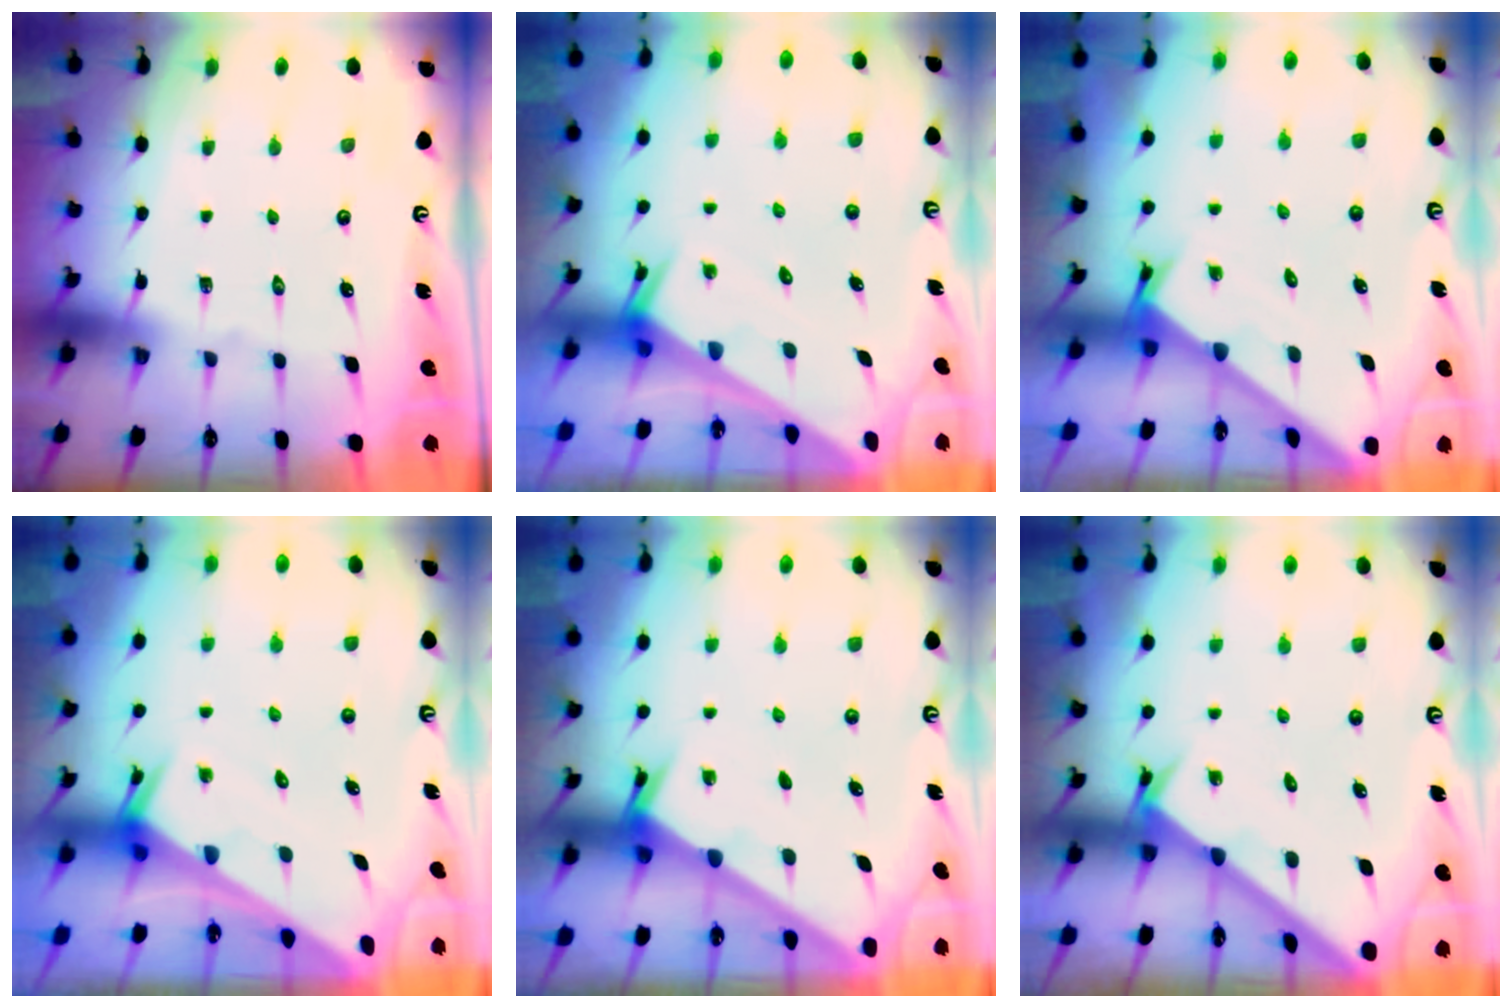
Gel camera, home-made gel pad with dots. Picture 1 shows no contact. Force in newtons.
{"total": 2.7, "press": 2.7, "slide": 0.1}
{"total": 1.6, "press": 1.6, "slide": 0.1}
{"total": 2.5, "press": 2.5, "slide": 0.1}
{"total": 2.3, "press": 2.3, "slide": 0.3}
{"total": 2.1, "press": 2.1, "slide": 0.2}